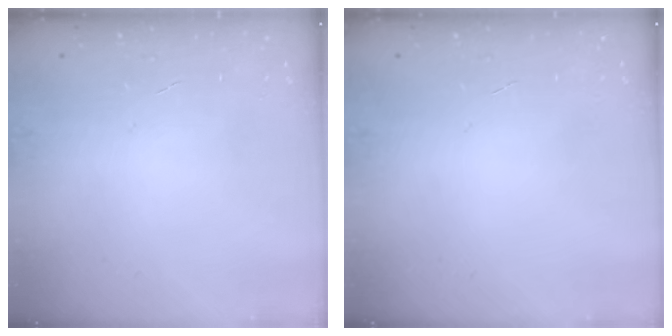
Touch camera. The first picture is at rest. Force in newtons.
{"total": 0.0}